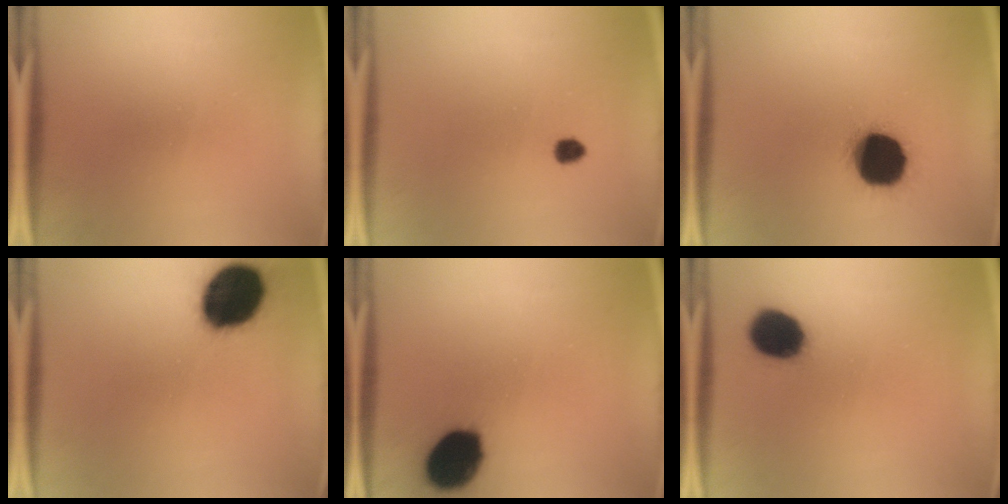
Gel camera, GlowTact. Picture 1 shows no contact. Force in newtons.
{"total": 1.8}
{"total": 18.5}
{"total": 19.3}
{"total": 13.8}
{"total": 11.1}